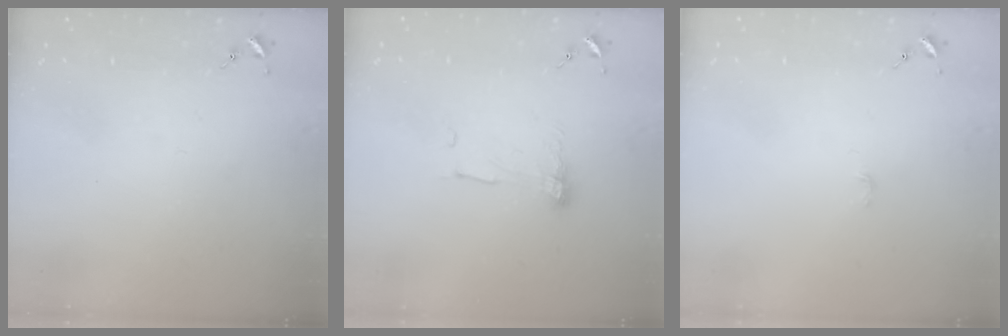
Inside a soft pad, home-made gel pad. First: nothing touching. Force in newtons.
{"total": 7.0, "press": 7.0, "slide": 0.2}
{"total": 2.3, "press": 2.3, "slide": 0.3}